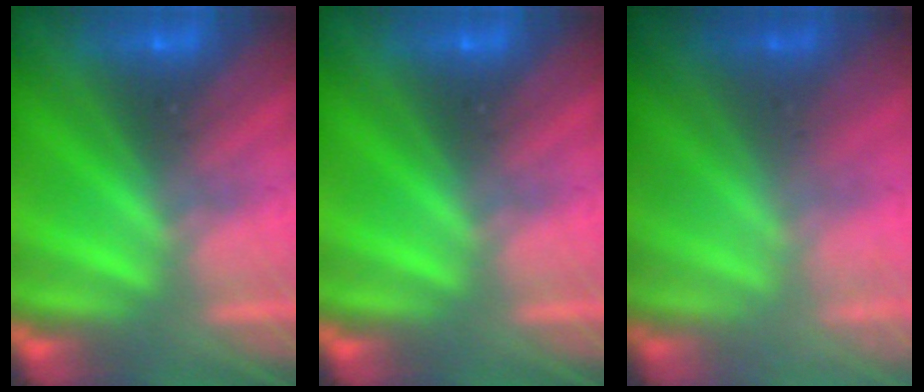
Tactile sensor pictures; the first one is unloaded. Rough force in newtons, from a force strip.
{"total": 0.0}
{"total": 2.3}